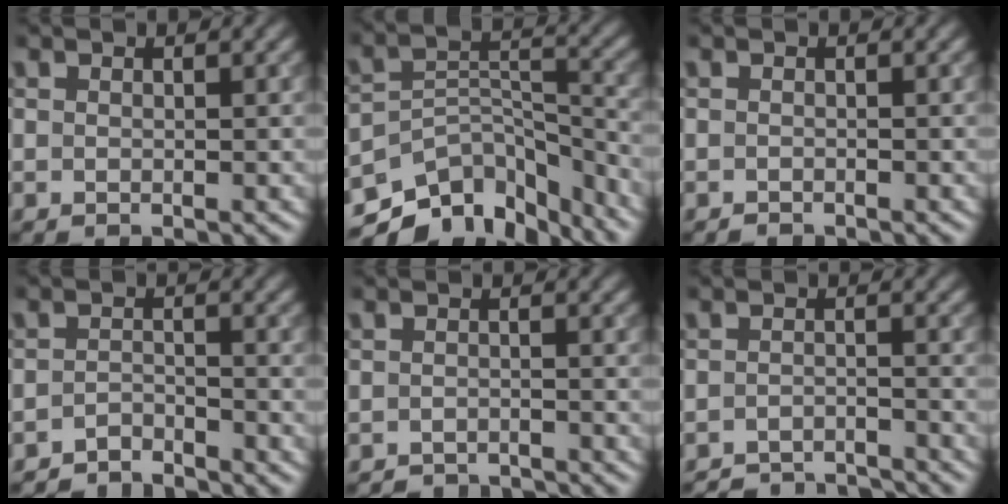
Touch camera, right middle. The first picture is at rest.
{"total": 10.4, "force": [-8.5, 4.8, 3.6], "torque": [-0.063, 0.008, -0.135]}
{"total": 0.5, "force": [-0.5, 0.1, 0.0], "torque": [0.001, -0.001, -0.011]}
{"total": 2.6, "force": [-2.6, 0.3, 0.3], "torque": [-0.006, 0.001, -0.053]}
{"total": 3.4, "force": [-3.3, 0.4, 0.5], "torque": [-0.003, -0.005, -0.051]}
{"total": 5.3, "force": [-5.1, 0.7, 1.1], "torque": [-0.015, -0.002, -0.080]}